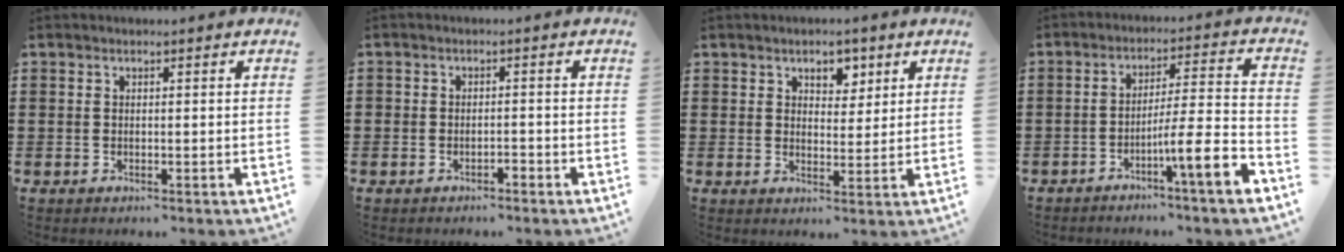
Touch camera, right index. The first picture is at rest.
{"total": 1.3, "force": [-1.3, 0.3, -0.1], "torque": [-0.003, 0.003, -0.027]}
{"total": 3.5, "force": [2.4, 2.3, 1.2], "torque": [-0.021, 0.006, 0.039]}
{"total": 8.5, "force": [-4.7, 0.2, 7.1], "torque": [-0.111, -0.015, -0.089]}